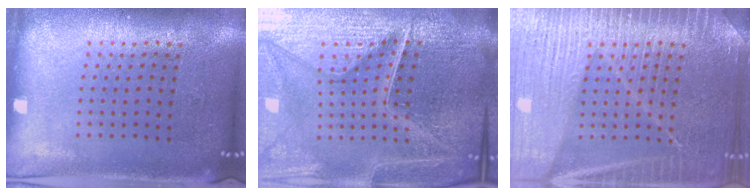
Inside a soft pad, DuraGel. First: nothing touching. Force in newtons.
{"total": 7.0, "press": 6.2, "slide": 3.4}
{"total": 6.6, "press": 6.5, "slide": 0.9}